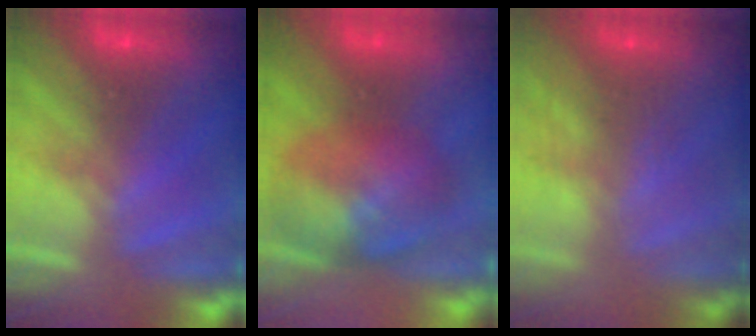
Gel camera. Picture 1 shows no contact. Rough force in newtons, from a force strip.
{"total": 8.1}
{"total": 2.9}